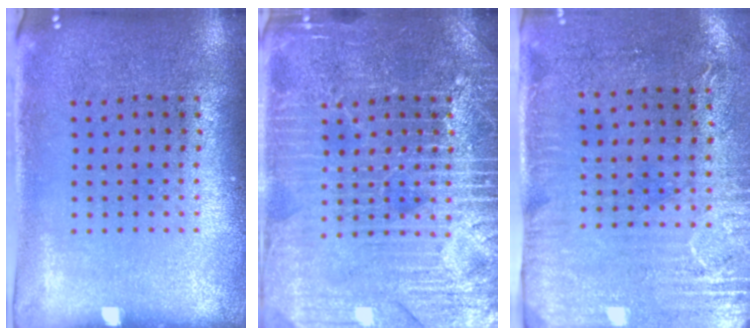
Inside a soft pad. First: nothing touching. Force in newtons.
{"total": 4.4, "press": 4.3, "slide": 0.5}
{"total": 3.0, "press": 2.4, "slide": 1.7}